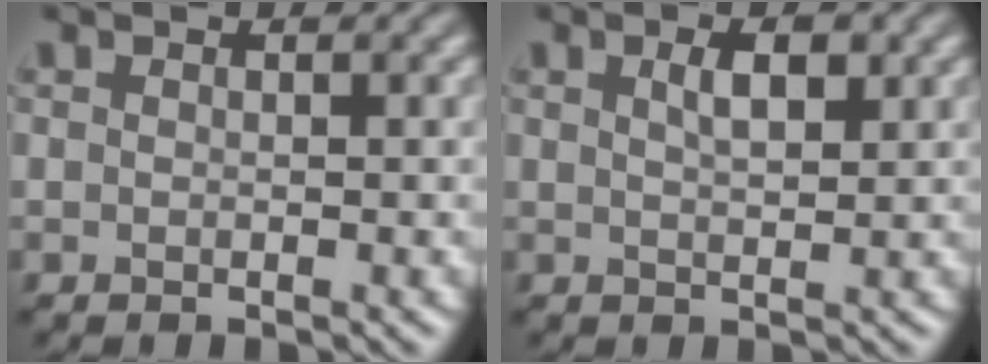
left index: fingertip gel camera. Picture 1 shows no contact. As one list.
[{"total": 2.3, "force": [1.1, 0.8, 1.9], "torque": [-0.031, 0.003, 0.019]}]